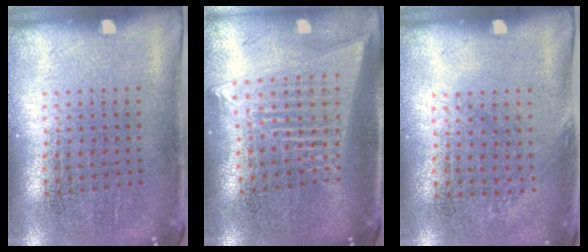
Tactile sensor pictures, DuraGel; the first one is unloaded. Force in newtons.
{"total": 2.1, "press": 1.8, "slide": 1.1}
{"total": 0.9, "press": 0.7, "slide": 0.6}